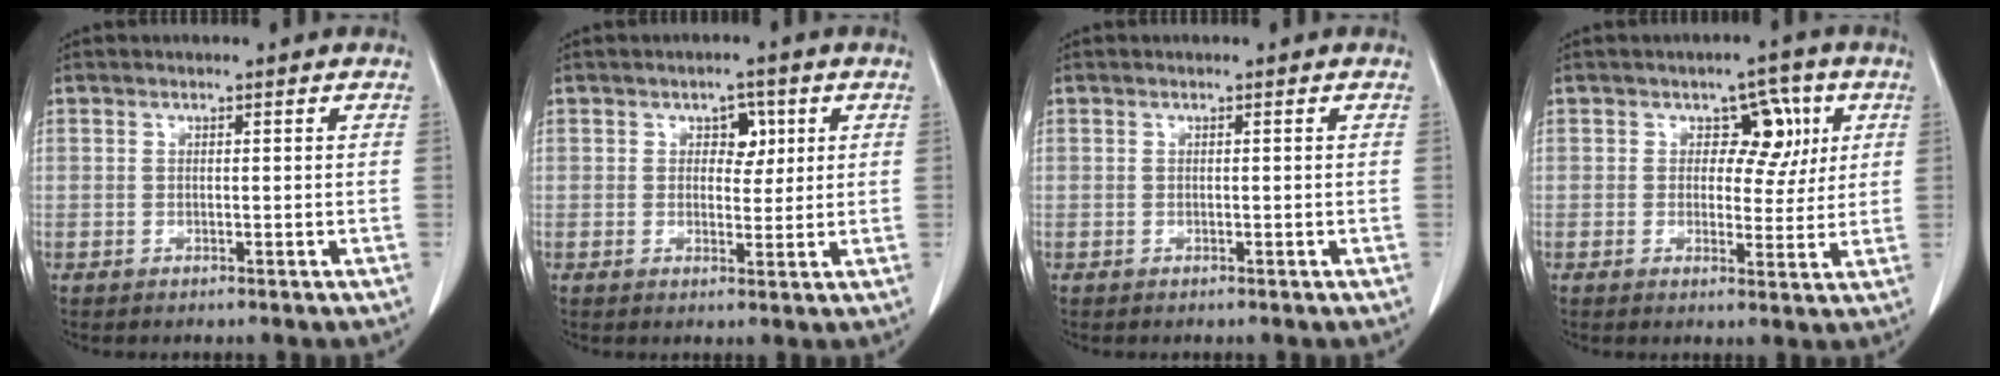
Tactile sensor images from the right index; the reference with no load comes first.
{"total": 3.4, "force": [1.2, 2.2, 2.2], "torque": [-0.024, 0.007, 0.017]}
{"total": 0.0}
{"total": 6.7, "force": [2.1, 4.5, 4.4], "torque": [-0.033, 0.016, 0.027]}